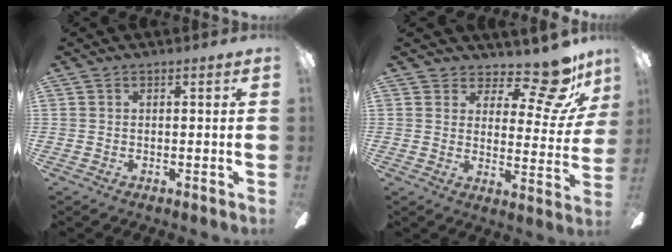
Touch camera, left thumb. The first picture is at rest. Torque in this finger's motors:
{"motor_torque": [0.20, 0.20, -0.07, -0.20, -0.06]}